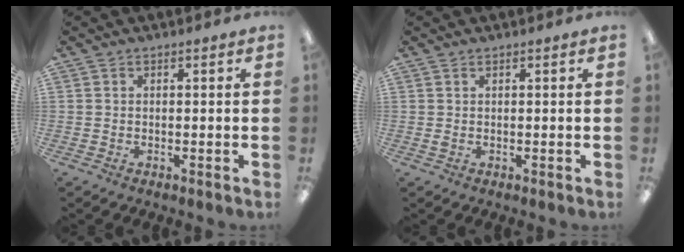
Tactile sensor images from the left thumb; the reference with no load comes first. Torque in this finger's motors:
{"motor_torque": [0.06, 0.01, 0.31, 0.01, 0.00]}